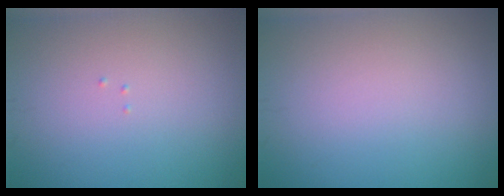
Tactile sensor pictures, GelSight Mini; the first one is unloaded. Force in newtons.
{"total": 0.0}